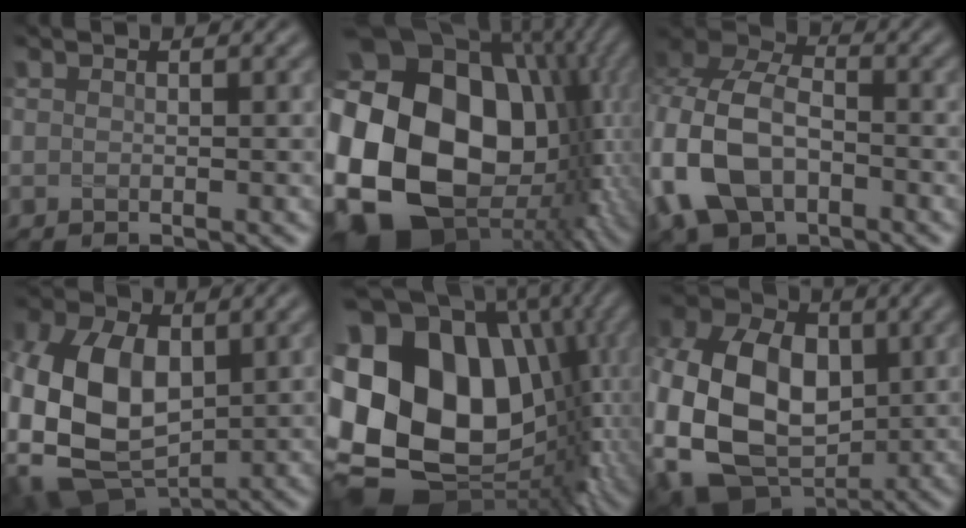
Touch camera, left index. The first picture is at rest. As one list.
[{"total": 22.2, "force": [-0.8, 16.0, 15.4], "torque": [-0.313, -0.002, 0.007]}, {"total": 9.6, "force": [-2.4, 6.8, 6.4], "torque": [-0.169, -0.008, -0.056]}, {"total": 11.5, "force": [-0.3, 7.7, 8.5], "torque": [-0.205, -0.010, -0.003]}, {"total": 21.1, "force": [0.2, 16.2, 13.4], "torque": [-0.270, -0.004, 0.029]}, {"total": 13.7, "force": [-1.8, 9.6, 9.6], "torque": [-0.212, -0.001, -0.036]}]